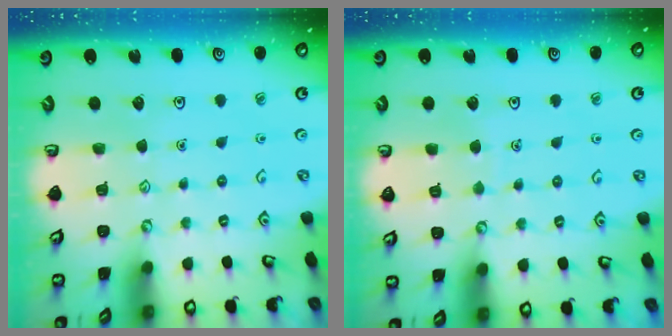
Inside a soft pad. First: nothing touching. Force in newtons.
{"total": 2.8, "press": 2.8, "slide": 0.1}